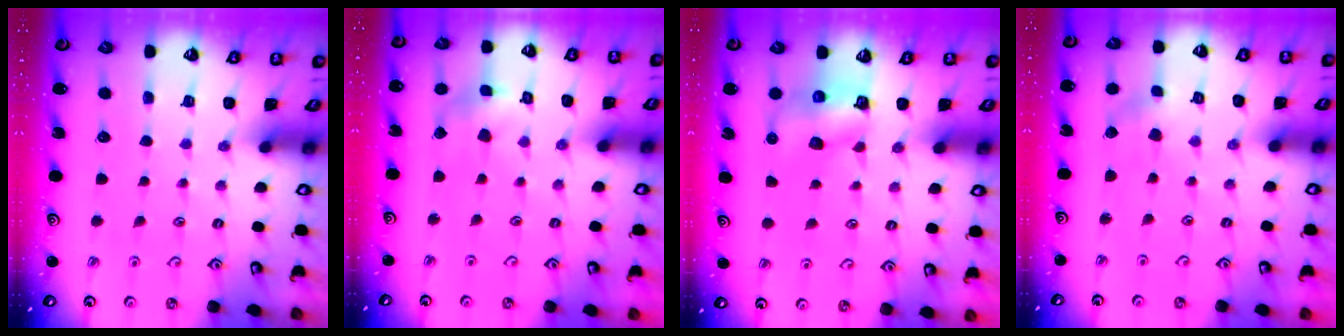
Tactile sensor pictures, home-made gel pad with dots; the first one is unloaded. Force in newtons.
{"total": 7.0, "press": 6.9, "slide": 0.5}
{"total": 7.1, "press": 7.1, "slide": 0.5}
{"total": 3.8, "press": 3.8, "slide": 0.4}